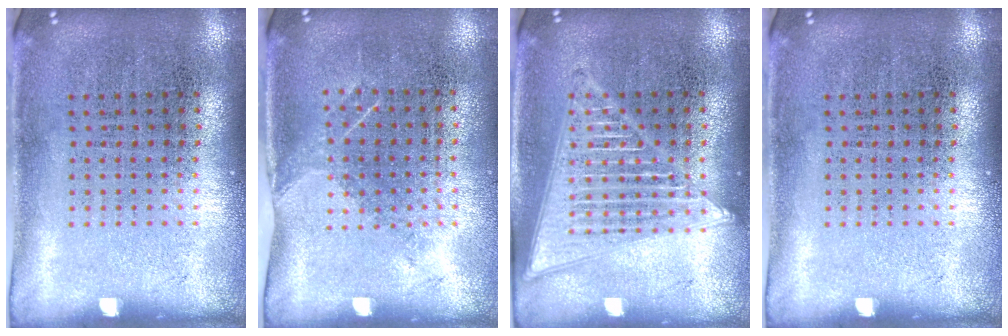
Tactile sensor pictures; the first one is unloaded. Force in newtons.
{"total": 1.1, "press": 0.8, "slide": 0.7}
{"total": 2.2, "press": 2.2, "slide": 0.3}
{"total": 0.0}